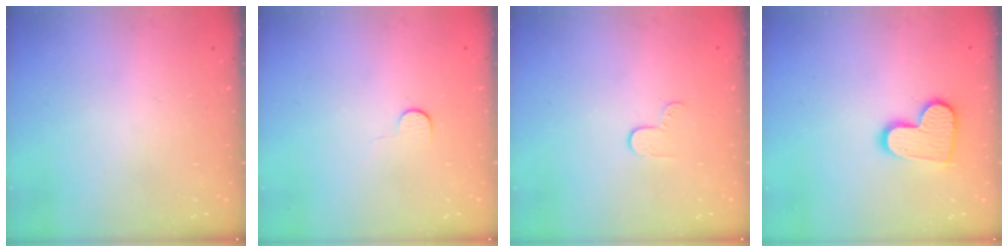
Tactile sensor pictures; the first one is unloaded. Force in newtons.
{"total": 4.9, "press": 4.9, "slide": 0.5}
{"total": 3.7, "press": 3.6, "slide": 0.3}
{"total": 11.8, "press": 11.8, "slide": 0.8}